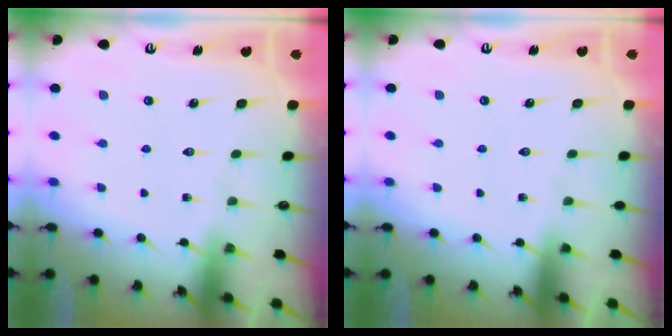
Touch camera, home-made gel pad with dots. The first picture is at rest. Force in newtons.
{"total": 0.0}